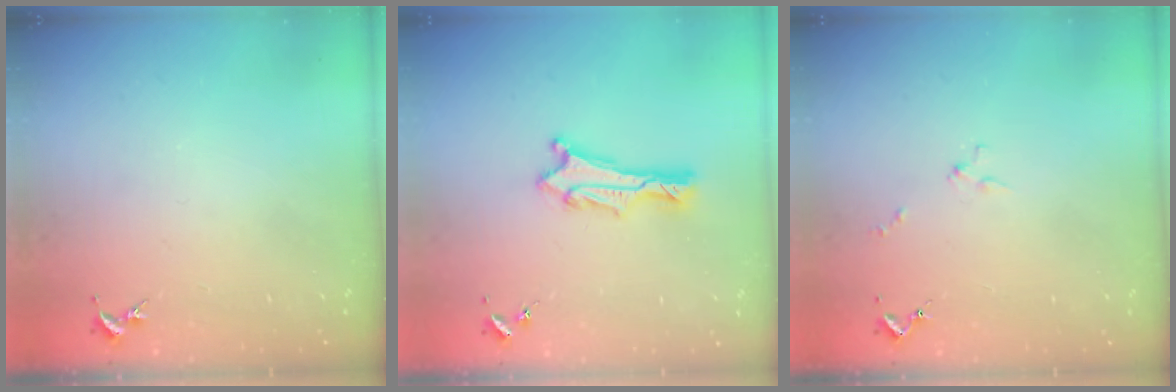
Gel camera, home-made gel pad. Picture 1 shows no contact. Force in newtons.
{"total": 1.5, "press": 1.5, "slide": 0.1}
{"total": 1.3, "press": 1.2, "slide": 0.1}